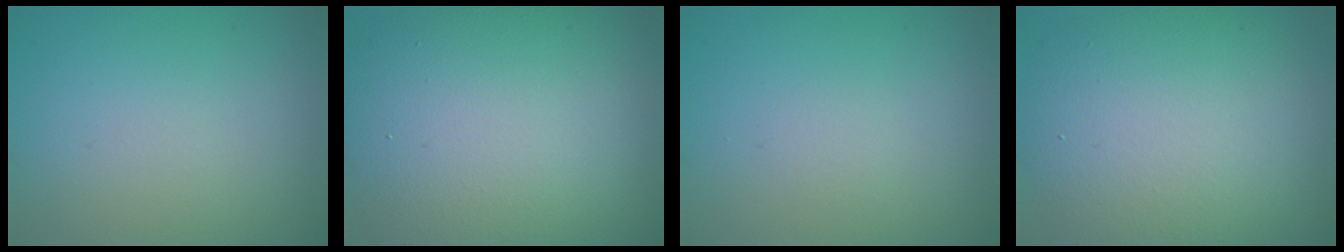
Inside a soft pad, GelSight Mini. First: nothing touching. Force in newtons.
{"total": 15.2, "press": 15.2, "slide": 1.1}
{"total": 0.5, "press": 0.5, "slide": 0.0}
{"total": 10.9, "press": 10.9, "slide": 0.9}